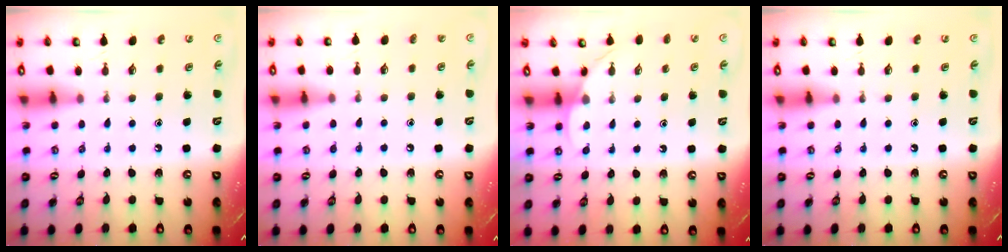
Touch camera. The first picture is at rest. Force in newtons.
{"total": 3.9, "press": 3.8, "slide": 0.9}
{"total": 3.4, "press": 3.4, "slide": 0.2}
{"total": 0.0}